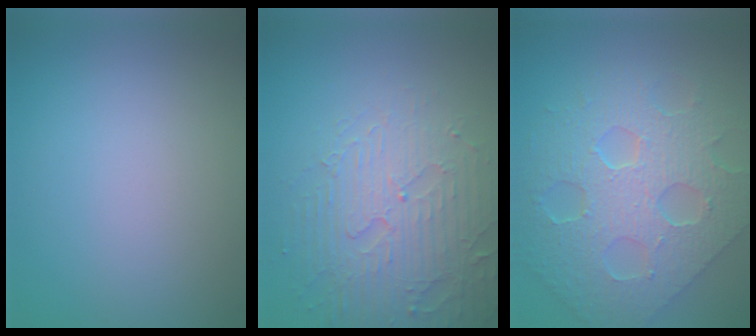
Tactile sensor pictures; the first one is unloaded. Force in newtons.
{"total": 5.2, "press": 4.7, "slide": 2.1}
{"total": 9.0, "press": 6.5, "slide": 6.2}